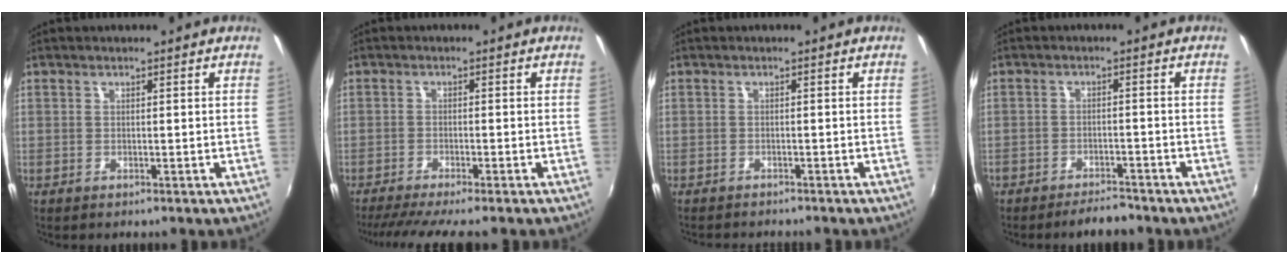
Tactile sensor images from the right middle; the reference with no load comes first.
{"total": 7.5, "force": [-6.4, -0.4, 3.8], "torque": [-0.086, -0.020, -0.102]}
{"total": 3.4, "force": [-3.2, 0.4, 1.0], "torque": [-0.028, -0.014, -0.050]}
{"total": 5.2, "force": [-4.7, 1.5, 1.7], "torque": [-0.048, -0.001, -0.070]}